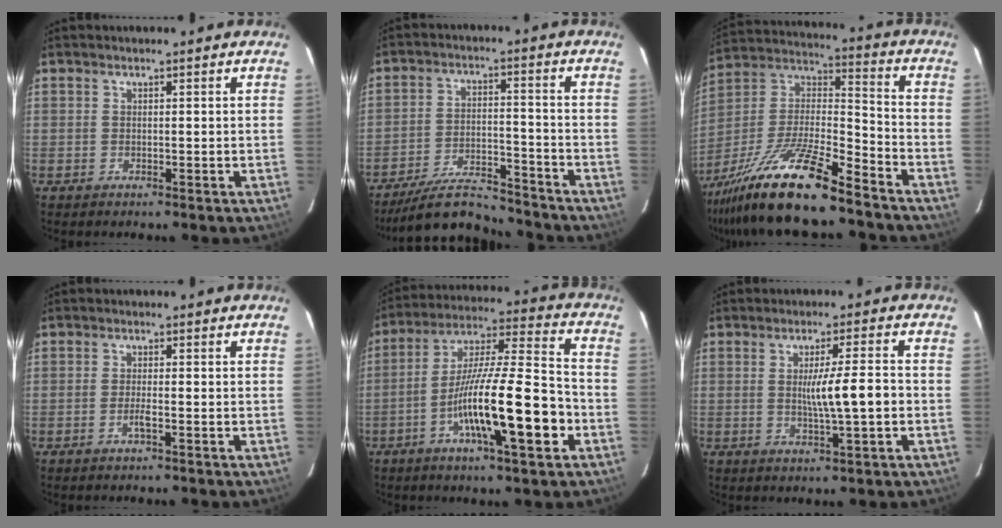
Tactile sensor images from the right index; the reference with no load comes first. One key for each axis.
{"total": 10.7, "fx": -10.0, "fy": 2.2, "fz": 3.1, "tx": -0.051, "ty": 0.004, "tz": -0.173}
{"total": 18.8, "fx": -14.3, "fy": 2.1, "fz": 12.0, "tx": -0.262, "ty": -0.017, "tz": -0.265}
{"total": 1.7, "fx": -0.7, "fy": 0.1, "fz": 1.6, "tx": -0.031, "ty": -0.001, "tz": -0.015}
{"total": 17.7, "fx": -6.0, "fy": 1.6, "fz": 16.6, "tx": -0.290, "ty": -0.003, "tz": -0.099}
{"total": 6.7, "fx": -0.6, "fy": -0.1, "fz": 6.7, "tx": -0.108, "ty": -0.003, "tz": -0.008}